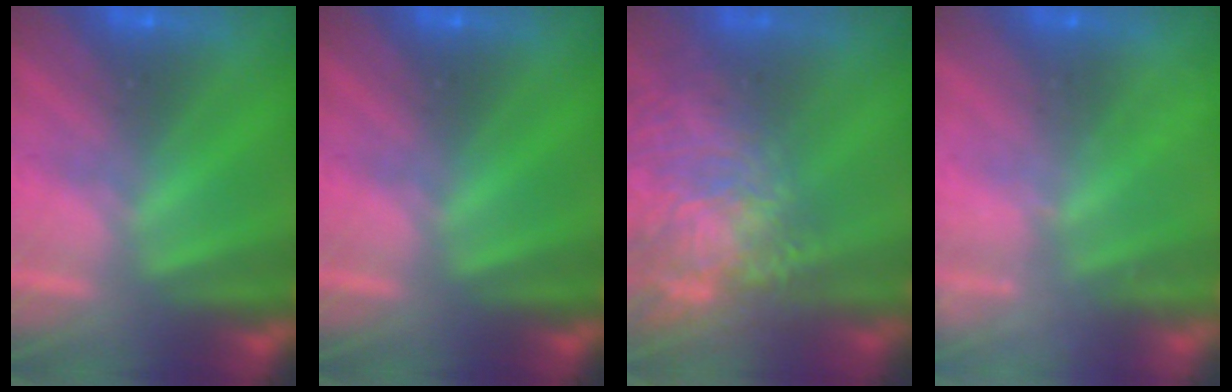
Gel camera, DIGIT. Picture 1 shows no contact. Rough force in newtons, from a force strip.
{"total": 0.0}
{"total": 7.2}
{"total": 2.4}